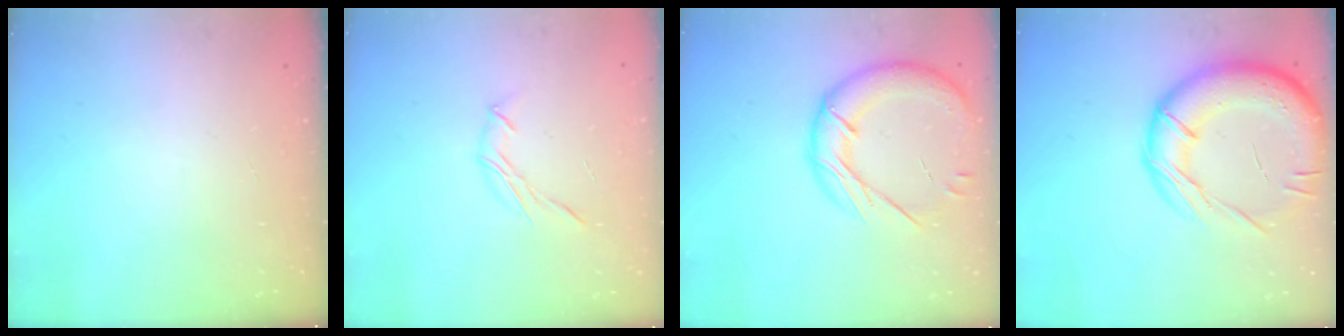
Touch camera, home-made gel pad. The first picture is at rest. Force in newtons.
{"total": 6.0, "press": 5.8, "slide": 1.4}
{"total": 19.1, "press": 18.9, "slide": 2.6}
{"total": 23.0, "press": 22.9, "slide": 2.4}